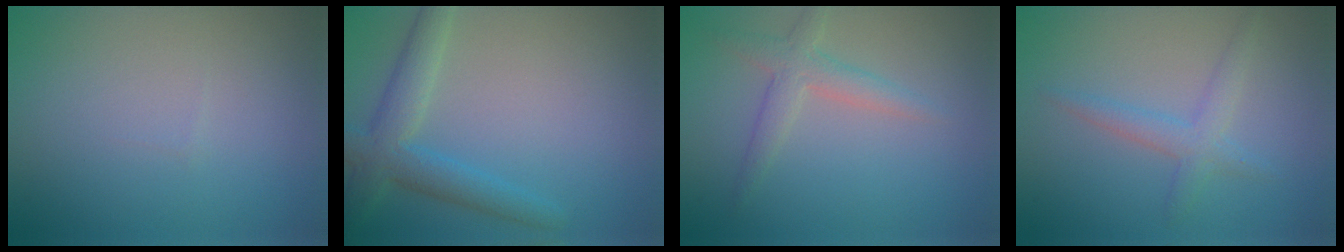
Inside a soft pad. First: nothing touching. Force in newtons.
{"total": 4.4, "press": 4.4, "slide": 0.2}
{"total": 2.4, "press": 2.4, "slide": 0.1}
{"total": 2.2, "press": 2.2, "slide": 0.2}